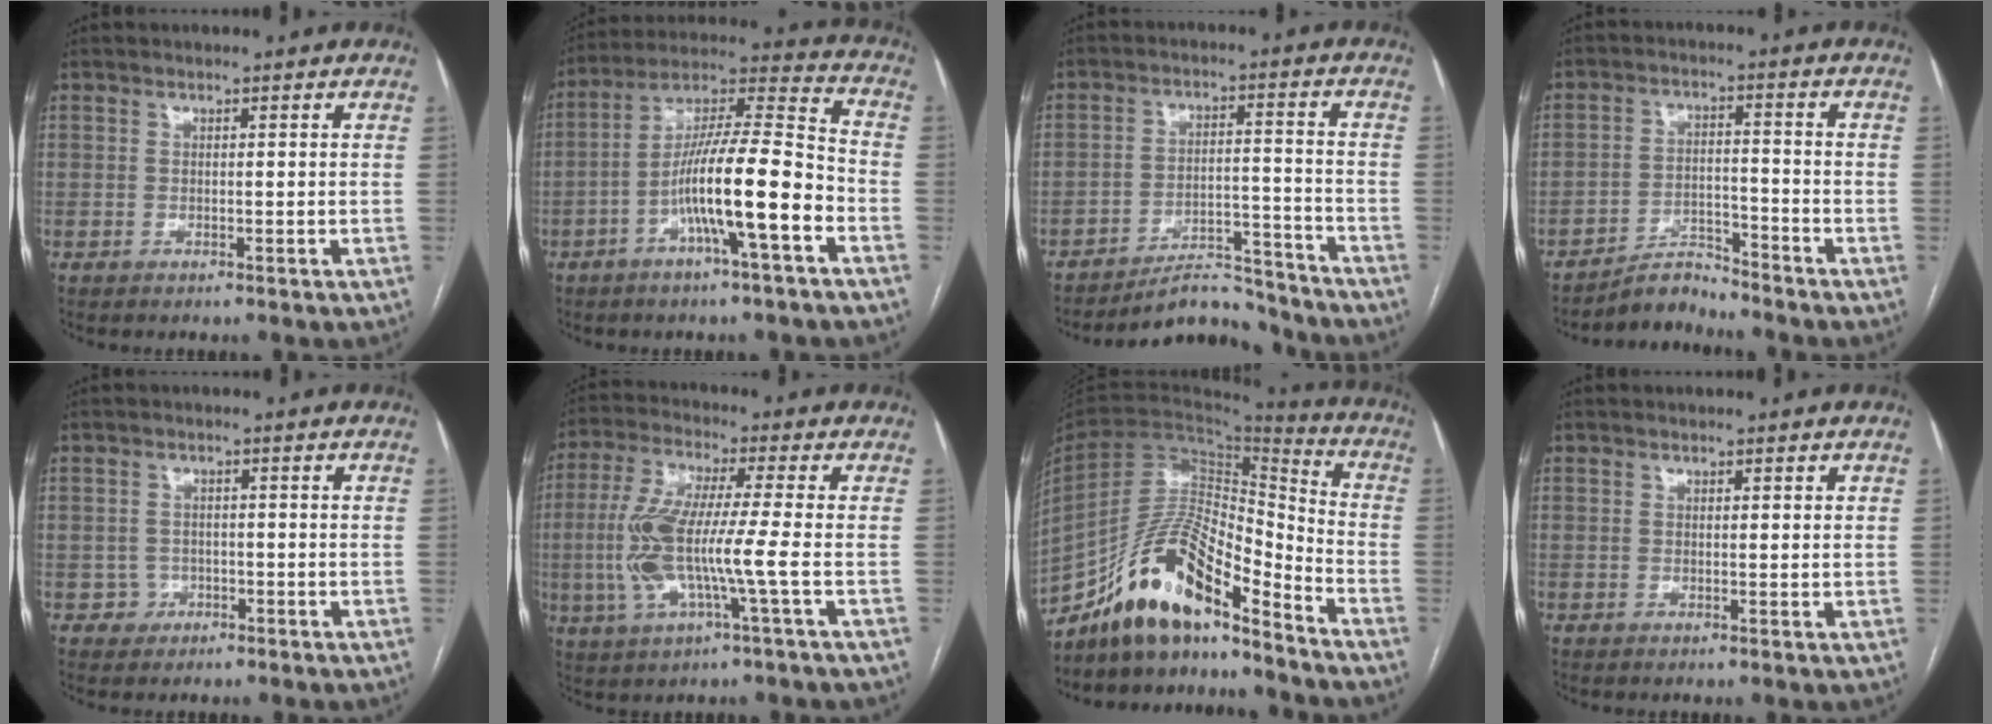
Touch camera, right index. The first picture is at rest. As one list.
[{"total": 15.0, "force": [-5.4, 1.0, 14.0], "torque": [-0.248, 0.012, -0.095]}, {"total": 9.0, "force": [-8.8, 1.6, 0.7], "torque": [-0.004, 0.029, -0.142]}, {"total": 4.6, "force": [-4.5, 0.5, -0.2], "torque": [0.006, 0.000, -0.078]}, {"total": 2.5, "force": [-0.8, 2.4, -0.2], "torque": [0.015, 0.014, -0.011]}, {"total": 11.4, "force": [-1.8, 0.8, 11.2], "torque": [-0.247, 0.006, -0.040]}, {"total": 15.5, "force": [-12.1, 3.7, 9.0], "torque": [-0.164, 0.035, -0.215]}, {"total": 0.9, "force": [0.5, 0.4, 0.7], "torque": [-0.010, -0.001, 0.006]}]